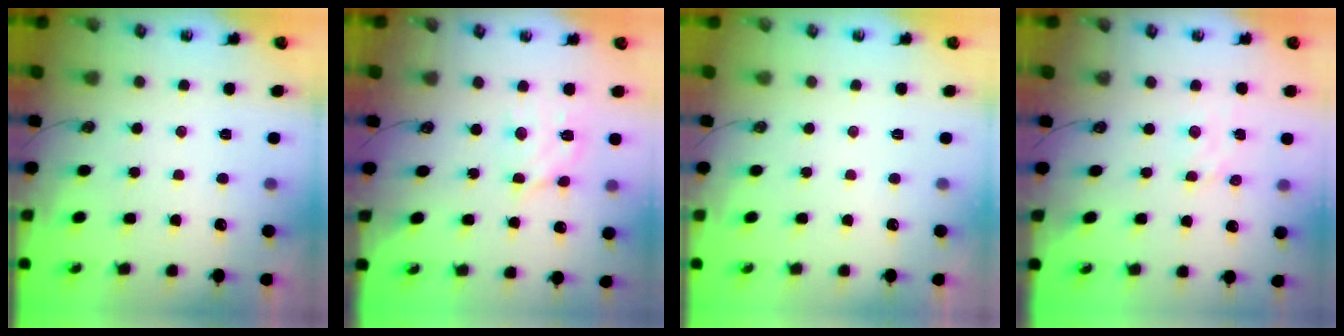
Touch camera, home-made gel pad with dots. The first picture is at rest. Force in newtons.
{"total": 12.0, "press": 12.0, "slide": 0.8}
{"total": 0.0}
{"total": 2.8, "press": 2.7, "slide": 0.4}